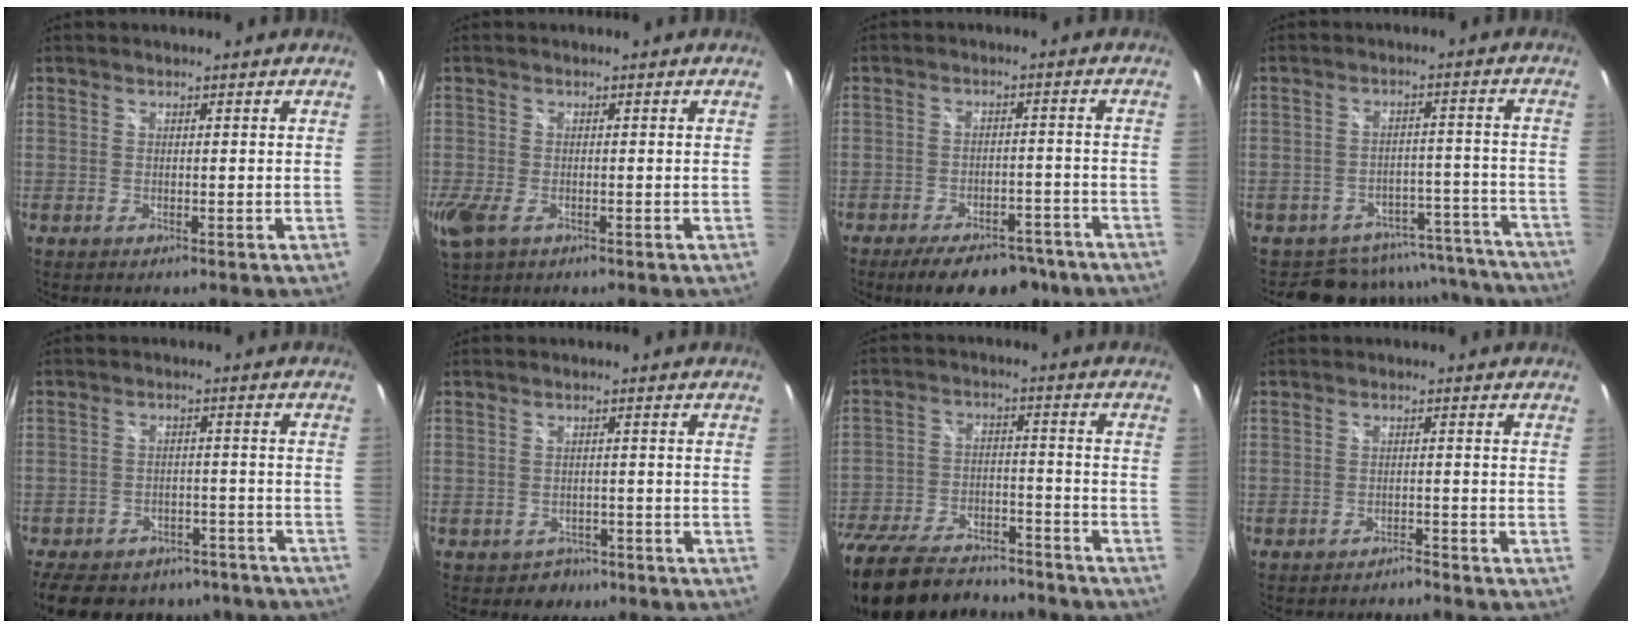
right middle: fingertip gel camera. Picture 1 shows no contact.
{"total": 6.0, "force": [-2.8, 3.3, 4.1], "torque": [-0.097, -0.020, -0.050]}
{"total": 12.8, "force": [-9.9, 5.4, 6.1], "torque": [-0.121, -0.003, -0.132]}
{"total": 14.8, "force": [-13.3, 6.3, 1.4], "torque": [-0.021, 0.051, -0.160]}
{"total": 21.8, "force": [-17.5, 10.2, 8.1], "torque": [-0.191, 0.015, -0.223]}
{"total": 3.7, "force": [-2.3, 2.9, 0.3], "torque": [-0.014, 0.004, -0.028]}
{"total": 26.9, "force": [-20.9, 11.4, 12.4], "torque": [-0.282, -0.022, -0.310]}
{"total": 2.2, "force": [-2.2, 0.3, 0.2], "torque": [-0.012, -0.005, -0.034]}